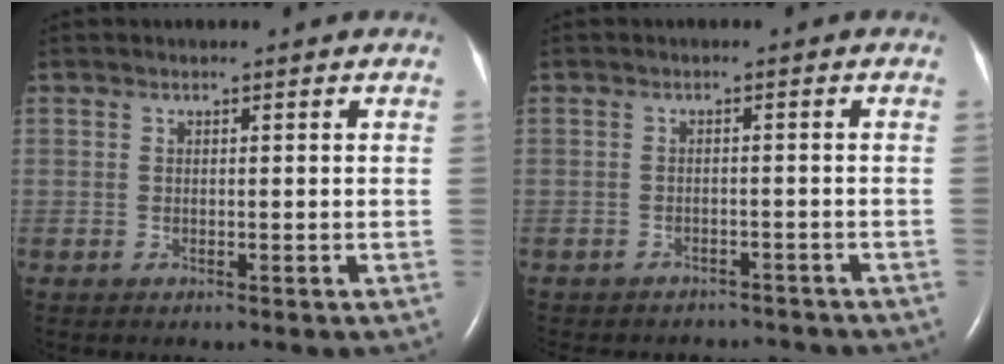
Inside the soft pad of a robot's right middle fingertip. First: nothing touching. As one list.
[{"total": 8.0, "force": [-7.3, 2.9, 1.3], "torque": [-0.024, 0.003, -0.083]}]